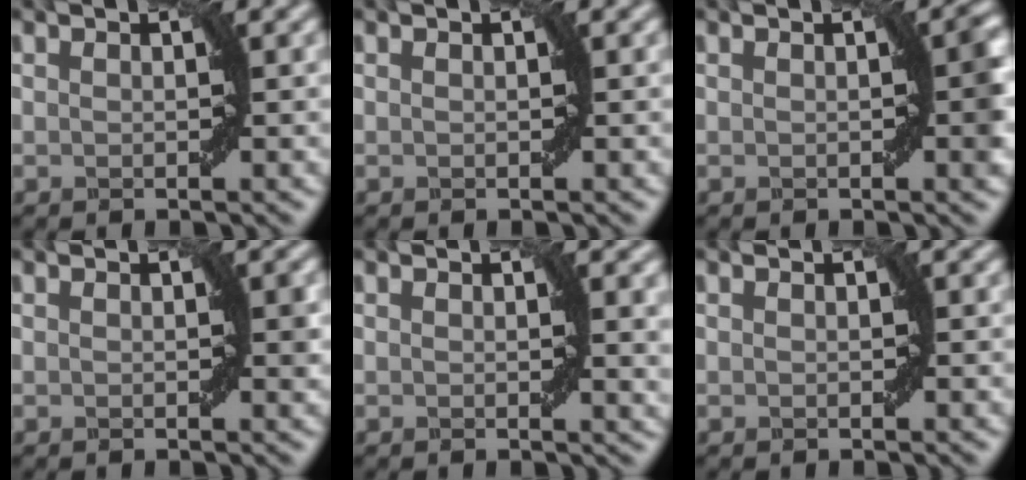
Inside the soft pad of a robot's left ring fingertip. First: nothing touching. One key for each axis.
{"total": 0.0}
{"total": 1.5, "fx": 0.0, "fy": 0.0, "fz": 1.5, "tx": -0.019, "ty": 0.004, "tz": 0.001}
{"total": 0.6, "fx": 0.1, "fy": 0.1, "fz": 0.5, "tx": -0.003, "ty": -0.001, "tz": 0.002}
{"total": 1.6, "fx": 0.6, "fy": 0.3, "fz": 1.5, "tx": -0.014, "ty": -0.004, "tz": 0.010}
{"total": 0.0}